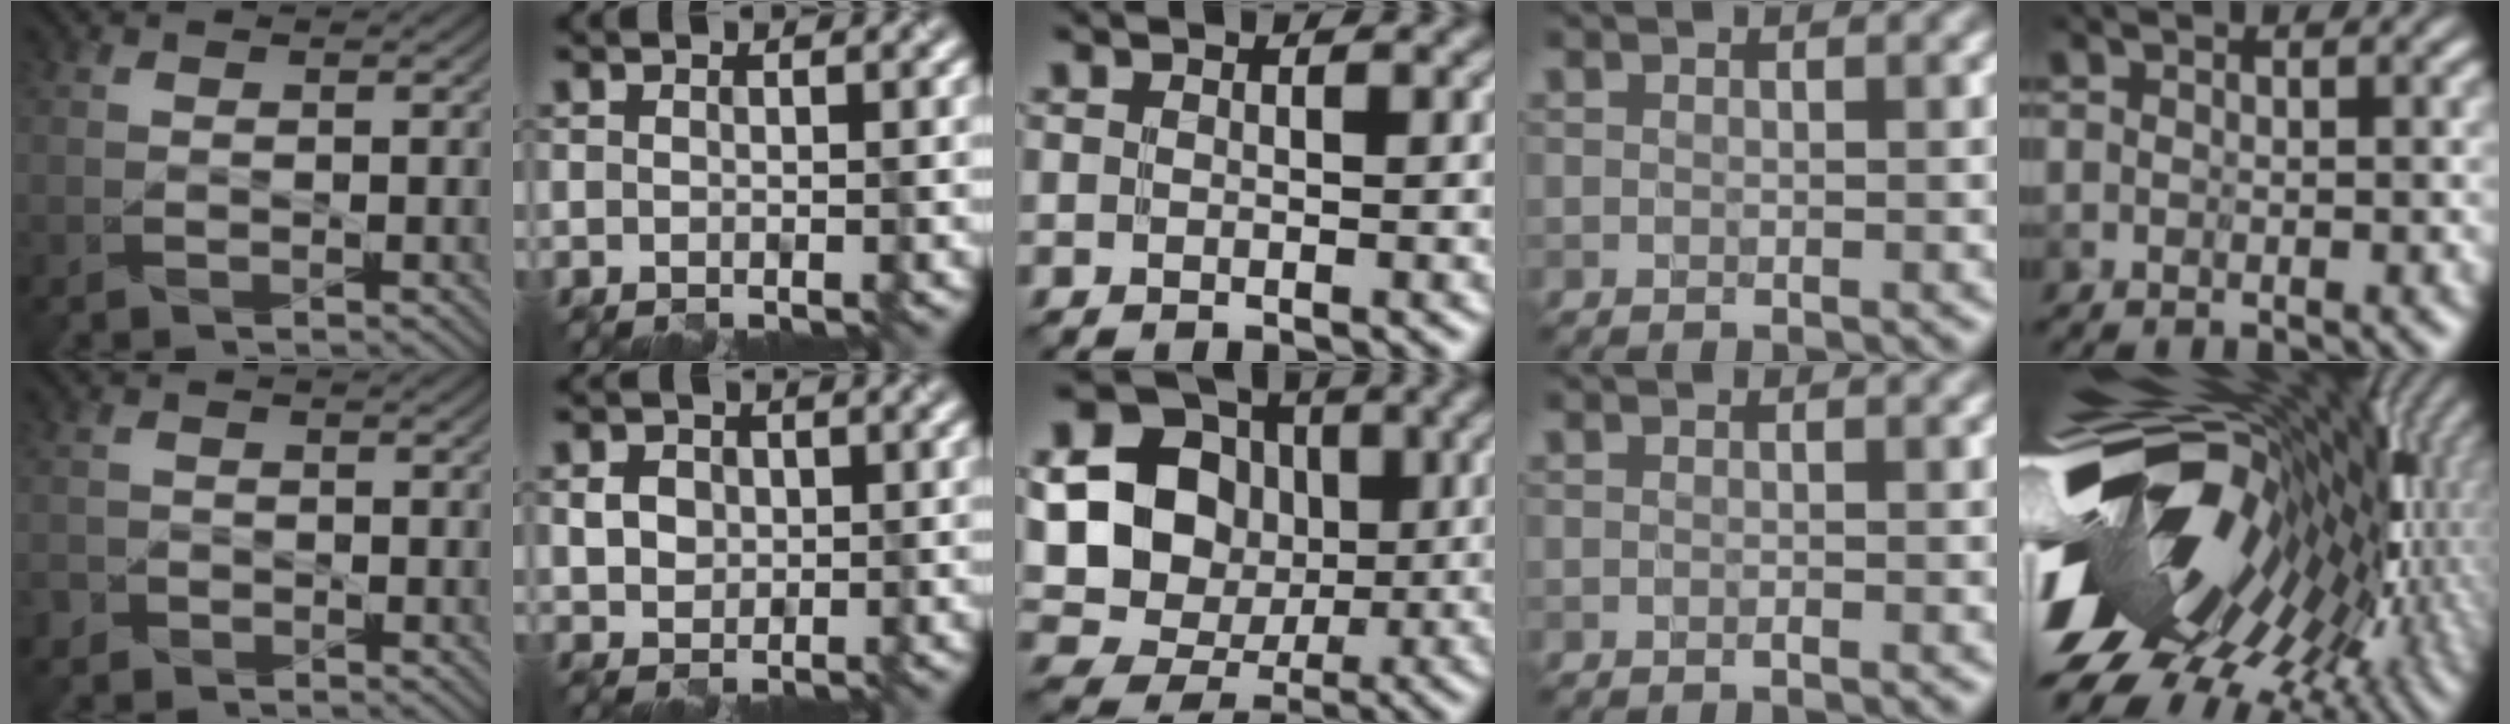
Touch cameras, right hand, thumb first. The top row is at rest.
{"thumb": {"total": 1.6, "force": [-1.2, 1.1, 0.3], "torque": [-0.006, 0.000, -0.030]}, "index": {"total": 2.2, "force": [0.2, 1.9, 1.0], "torque": [-0.026, -0.003, 0.009]}, "middle": {"total": 16.1, "force": [1.0, 14.7, 6.5], "torque": [-0.144, 0.010, -0.006]}, "little": {"total": 15.8, "force": [-1.1, 9.4, 12.6], "torque": [-0.223, -0.029, -0.005]}}